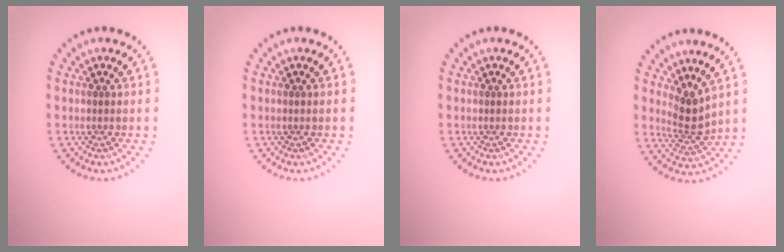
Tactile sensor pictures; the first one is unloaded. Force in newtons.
{"total": 0.0}
{"total": 0.0}
{"total": 2.4, "press": 1.7, "slide": 1.7}